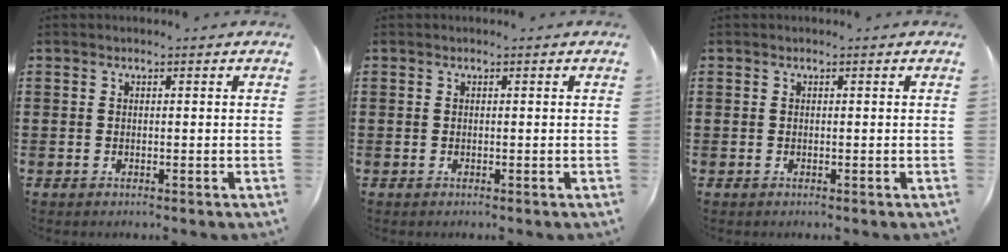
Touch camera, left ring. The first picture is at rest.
{"total": 0.0}
{"total": 0.0}